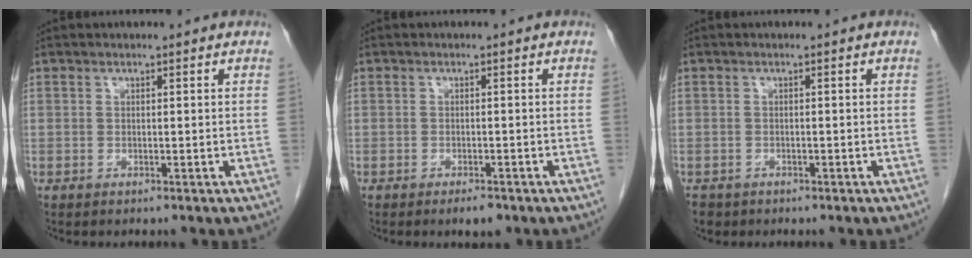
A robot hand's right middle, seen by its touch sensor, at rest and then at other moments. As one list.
[{"total": 2.1, "force": [-1.4, 0.7, 1.3], "torque": [-0.023, -0.003, -0.016]}, {"total": 2.4, "force": [-1.8, 1.6, 0.4], "torque": [-0.016, -0.003, -0.028]}]